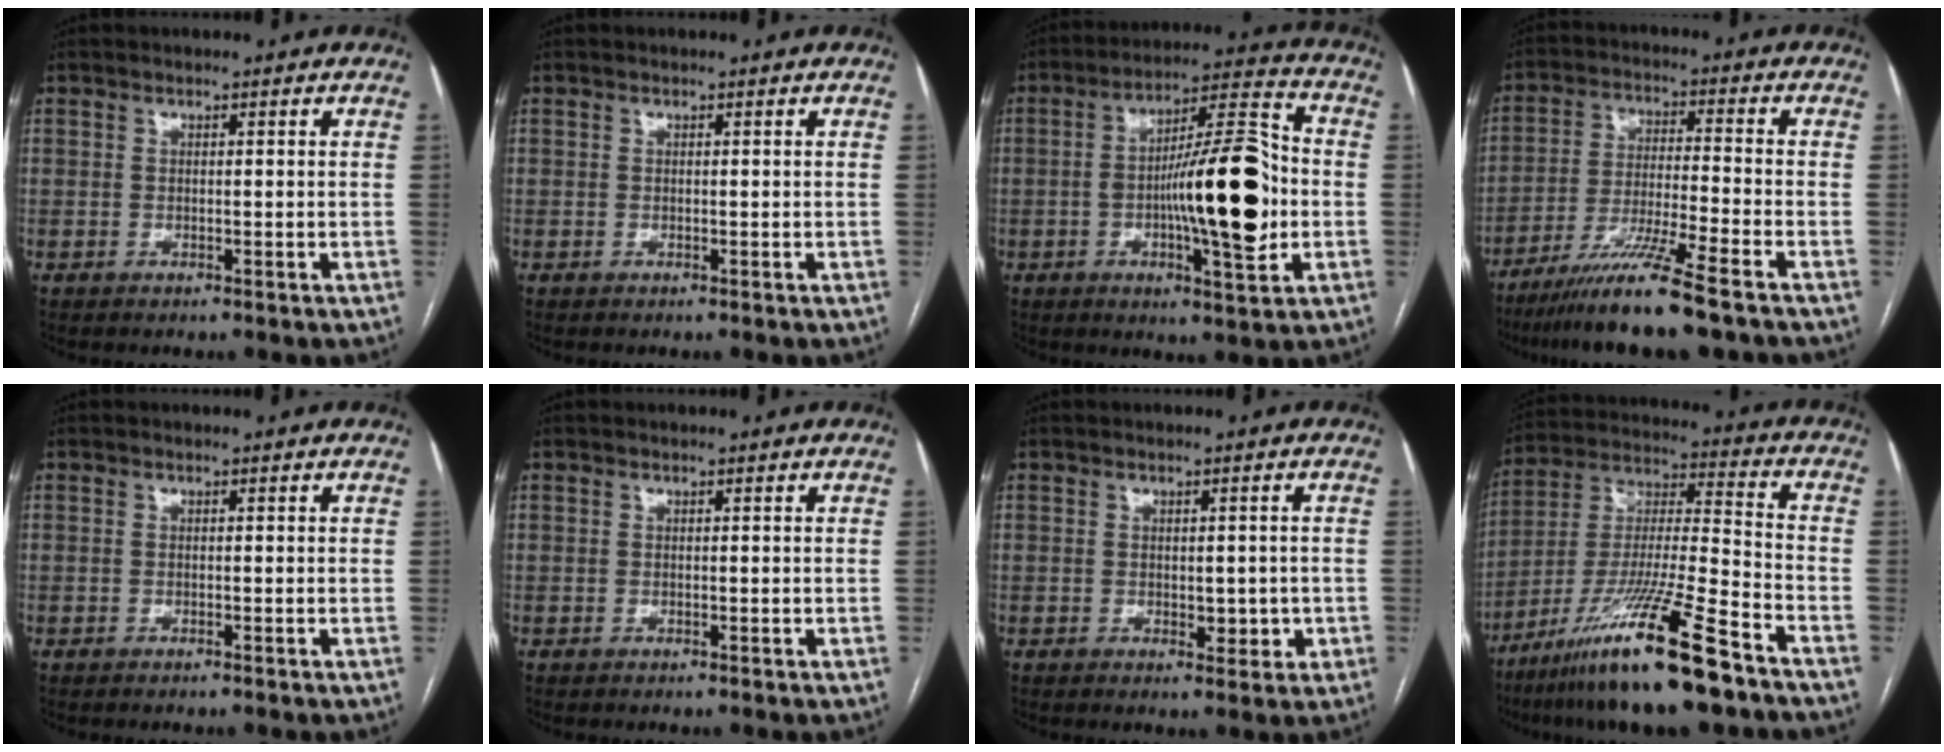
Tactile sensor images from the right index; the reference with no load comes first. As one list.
[{"total": 0.0}, {"total": 16.6, "force": [-2.1, 3.3, 16.1], "torque": [-0.251, 0.017, -0.028]}, {"total": 11.8, "force": [-8.8, -1.2, 7.8], "torque": [-0.143, -0.035, -0.155]}, {"total": 0.0}, {"total": 0.0}, {"total": 3.2, "force": [-0.7, 1.6, 2.6], "torque": [-0.033, 0.001, -0.002]}, {"total": 19.4, "force": [-12.9, 0.6, 14.5], "torque": [-0.282, -0.036, -0.236]}]